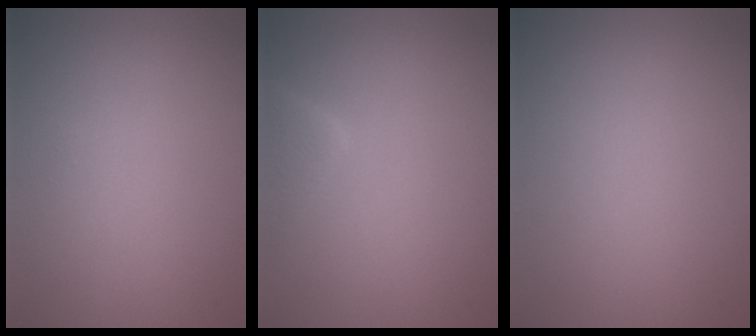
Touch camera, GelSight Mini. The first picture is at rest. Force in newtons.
{"total": 2.8, "press": 2.7, "slide": 0.1}
{"total": 0.0}